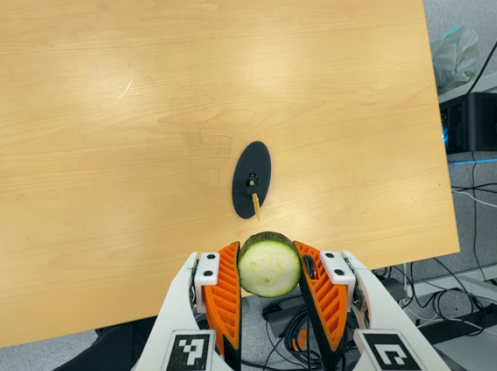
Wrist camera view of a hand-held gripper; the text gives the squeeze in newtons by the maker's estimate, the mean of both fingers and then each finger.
{"total": 11.3, "left": 10.5, "right": 12.2}